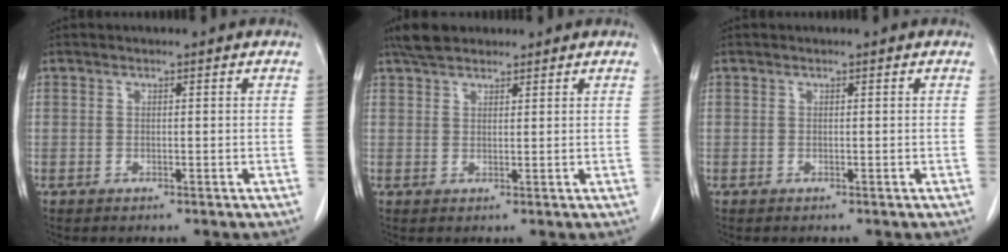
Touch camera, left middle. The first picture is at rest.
{"total": 4.4, "force": [3.7, 1.7, 1.7], "torque": [-0.038, 0.018, 0.067]}
{"total": 0.0}